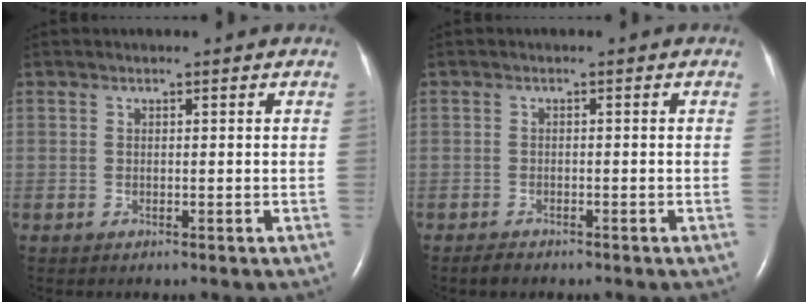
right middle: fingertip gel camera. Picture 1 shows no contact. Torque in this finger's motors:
{"motor_torque": [0.11, -0.11, -0.01, 0.00]}